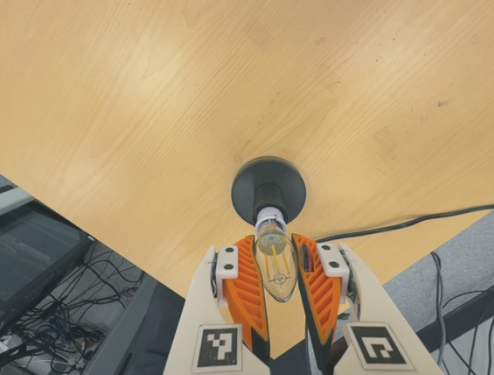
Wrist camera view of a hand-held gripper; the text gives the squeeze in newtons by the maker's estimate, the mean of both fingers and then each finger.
{"total": 22.4, "left": 25.7, "right": 19.0}